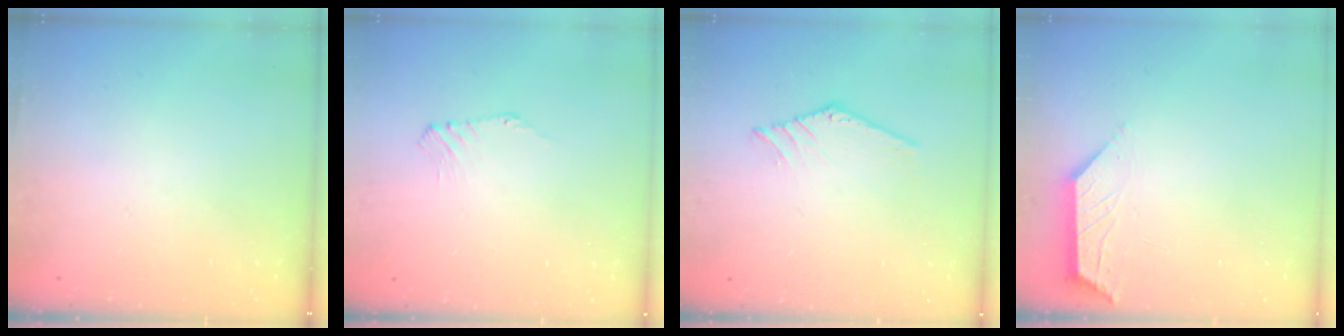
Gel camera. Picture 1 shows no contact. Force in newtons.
{"total": 1.0, "press": 0.9, "slide": 0.4}
{"total": 0.0}
{"total": 2.0, "press": 2.0, "slide": 0.4}